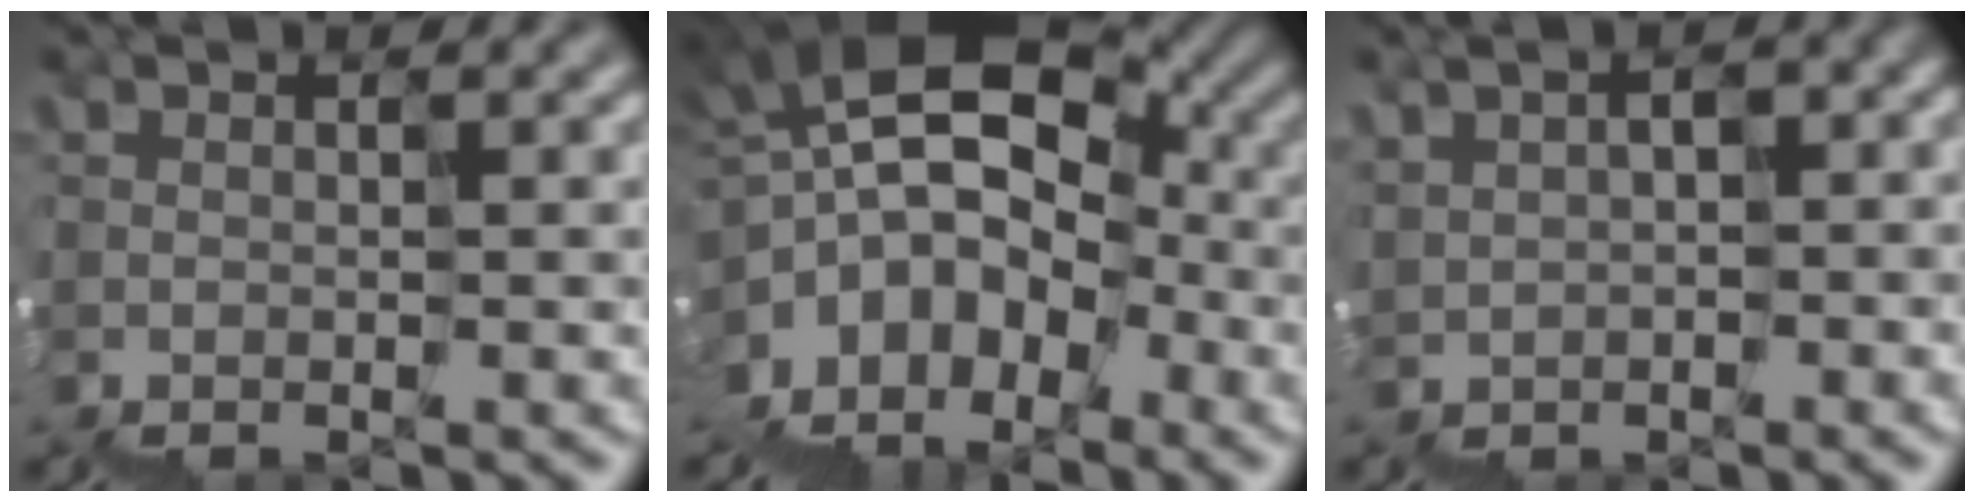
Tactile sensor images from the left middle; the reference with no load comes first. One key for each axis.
{"total": 8.6, "fx": -2.4, "fy": 5.8, "fz": 5.9, "tx": -0.117, "ty": 0.029, "tz": -0.052}
{"total": 3.4, "fx": 0.0, "fy": 2.0, "fz": 2.8, "tx": -0.060, "ty": 0.024, "tz": 0.022}